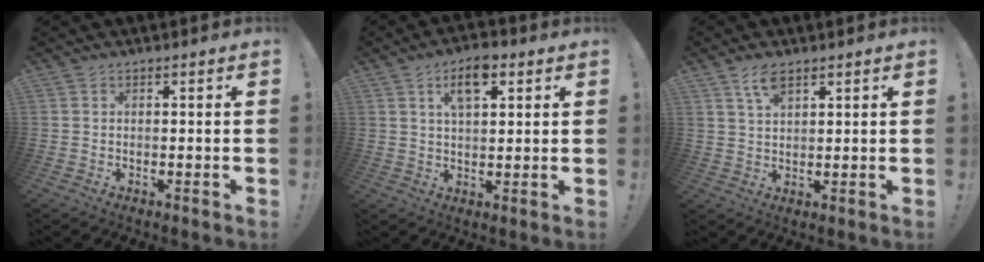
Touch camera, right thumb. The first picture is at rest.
{"total": 7.9, "force": [3.8, 4.1, 5.6], "torque": [-0.080, -0.005, 0.065]}
{"total": 5.2, "force": [3.2, 2.2, 3.5], "torque": [-0.064, -0.008, 0.058]}